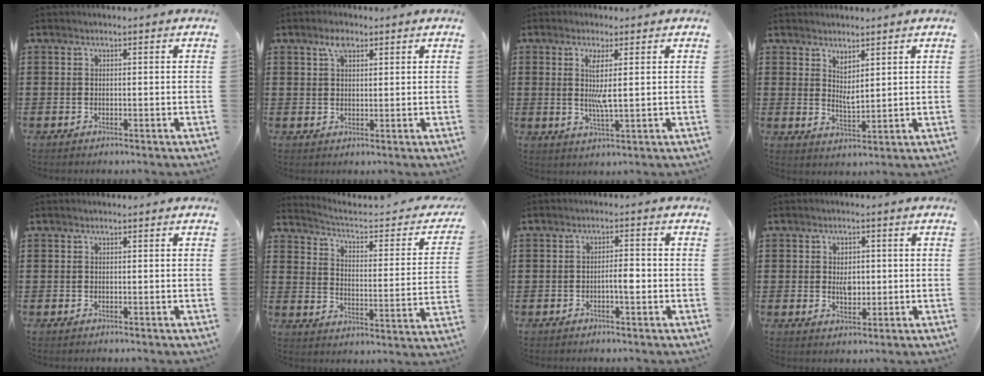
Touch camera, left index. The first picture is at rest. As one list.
[{"total": 2.4, "force": [1.6, 1.2, 1.3], "torque": [-0.022, 0.001, 0.027]}, {"total": 4.6, "force": [1.0, 0.3, 4.5], "torque": [-0.088, -0.004, 0.014]}, {"total": 2.9, "force": [2.3, 0.7, 1.5], "torque": [-0.034, -0.004, 0.043]}, {"total": 0.0}, {"total": 2.9, "force": [2.5, 0.5, 1.5], "torque": [-0.048, -0.025, 0.030]}, {"total": 2.9, "force": [-0.8, 0.7, 2.7], "torque": [-0.049, 0.004, -0.017]}, {"total": 3.5, "force": [0.2, 2.3, 2.6], "torque": [-0.038, 0.001, 0.000]}]